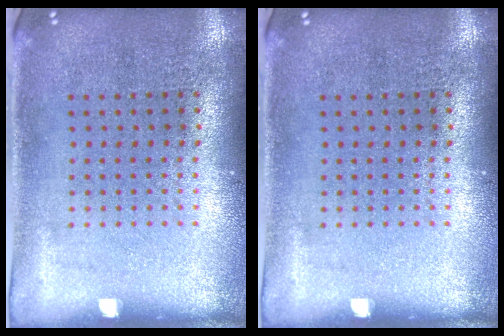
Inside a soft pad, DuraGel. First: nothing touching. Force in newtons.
{"total": 0.0}